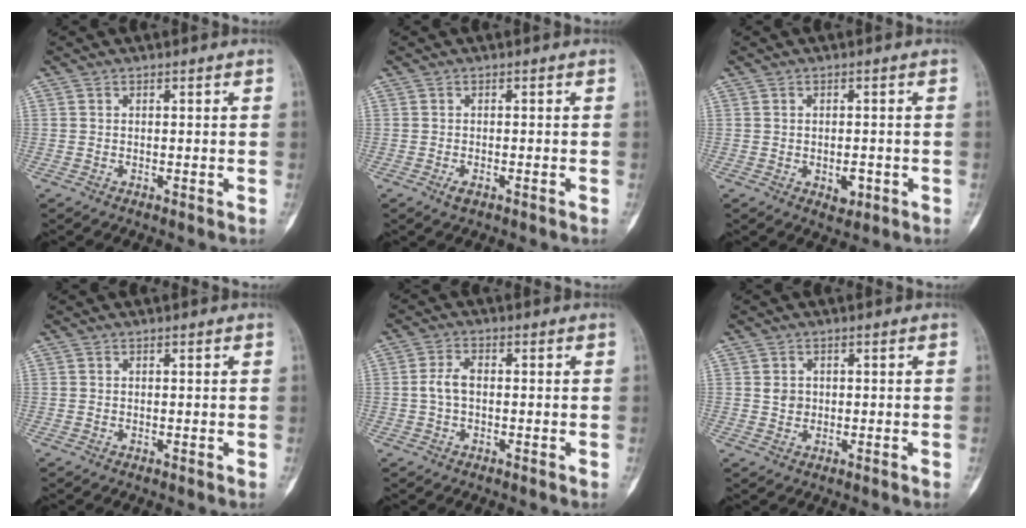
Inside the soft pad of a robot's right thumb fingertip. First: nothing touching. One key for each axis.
{"total": 1.7, "fx": -0.9, "fy": 0.7, "fz": 1.2, "tx": -0.025, "ty": 0.003, "tz": -0.015}
{"total": 3.2, "fx": -0.9, "fy": 2.0, "fz": 2.3, "tx": -0.019, "ty": 0.000, "tz": -0.008}
{"total": 0.0}
{"total": 3.6, "fx": -0.3, "fy": 2.2, "fz": 2.9, "tx": -0.057, "ty": 0.013, "tz": -0.009}
{"total": 2.0, "fx": 0.1, "fy": 1.7, "fz": 1.0, "tx": -0.006, "ty": 0.003, "tz": 0.005}